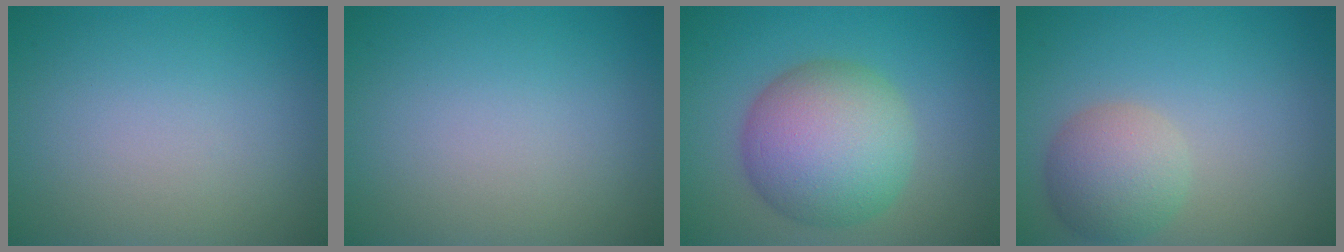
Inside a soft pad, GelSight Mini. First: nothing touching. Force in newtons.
{"total": 0.0}
{"total": 8.6, "press": 8.6, "slide": 0.3}
{"total": 4.1, "press": 4.1, "slide": 0.3}